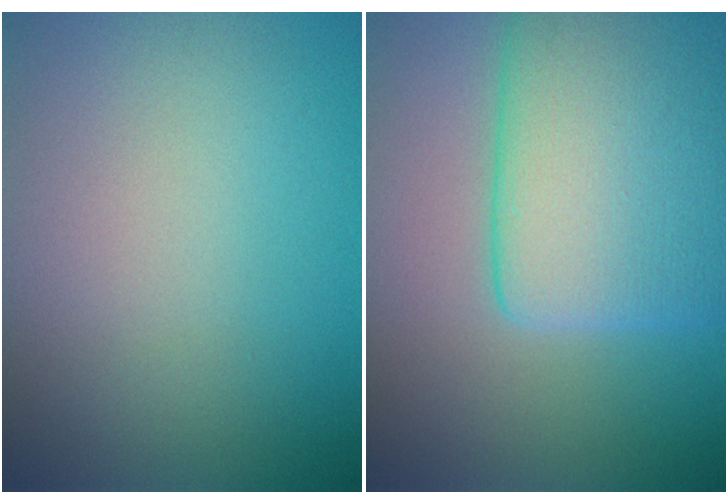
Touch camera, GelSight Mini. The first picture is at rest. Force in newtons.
{"total": 10.4, "press": 10.4, "slide": 0.2}